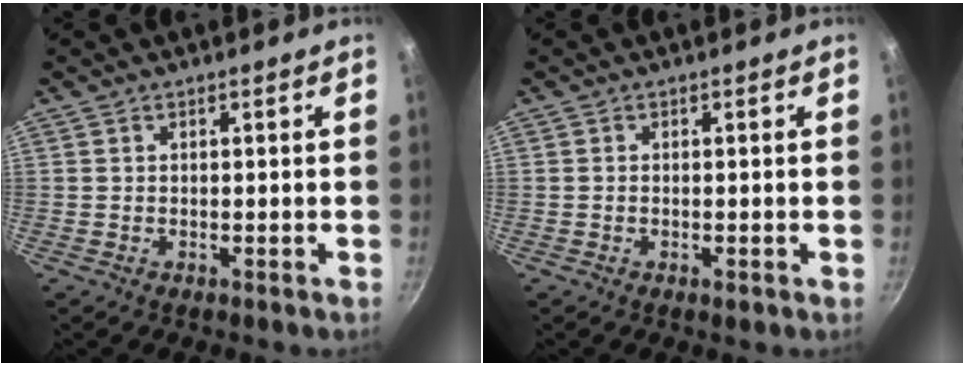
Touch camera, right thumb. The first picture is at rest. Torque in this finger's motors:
{"motor_torque": [0.05, 0.18, -0.07, 0.04, -0.06]}